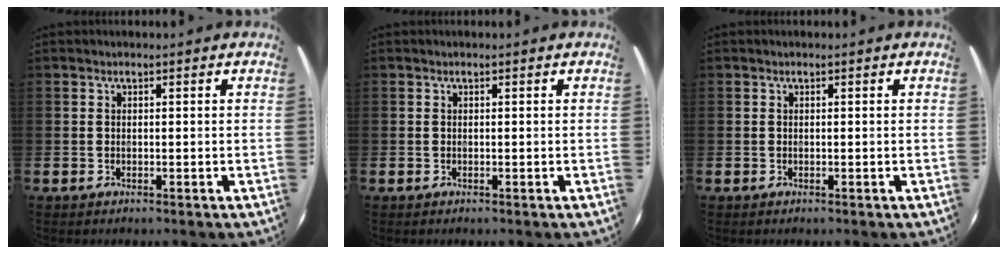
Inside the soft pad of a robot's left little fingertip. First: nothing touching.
{"total": 0.0}
{"total": 0.0}